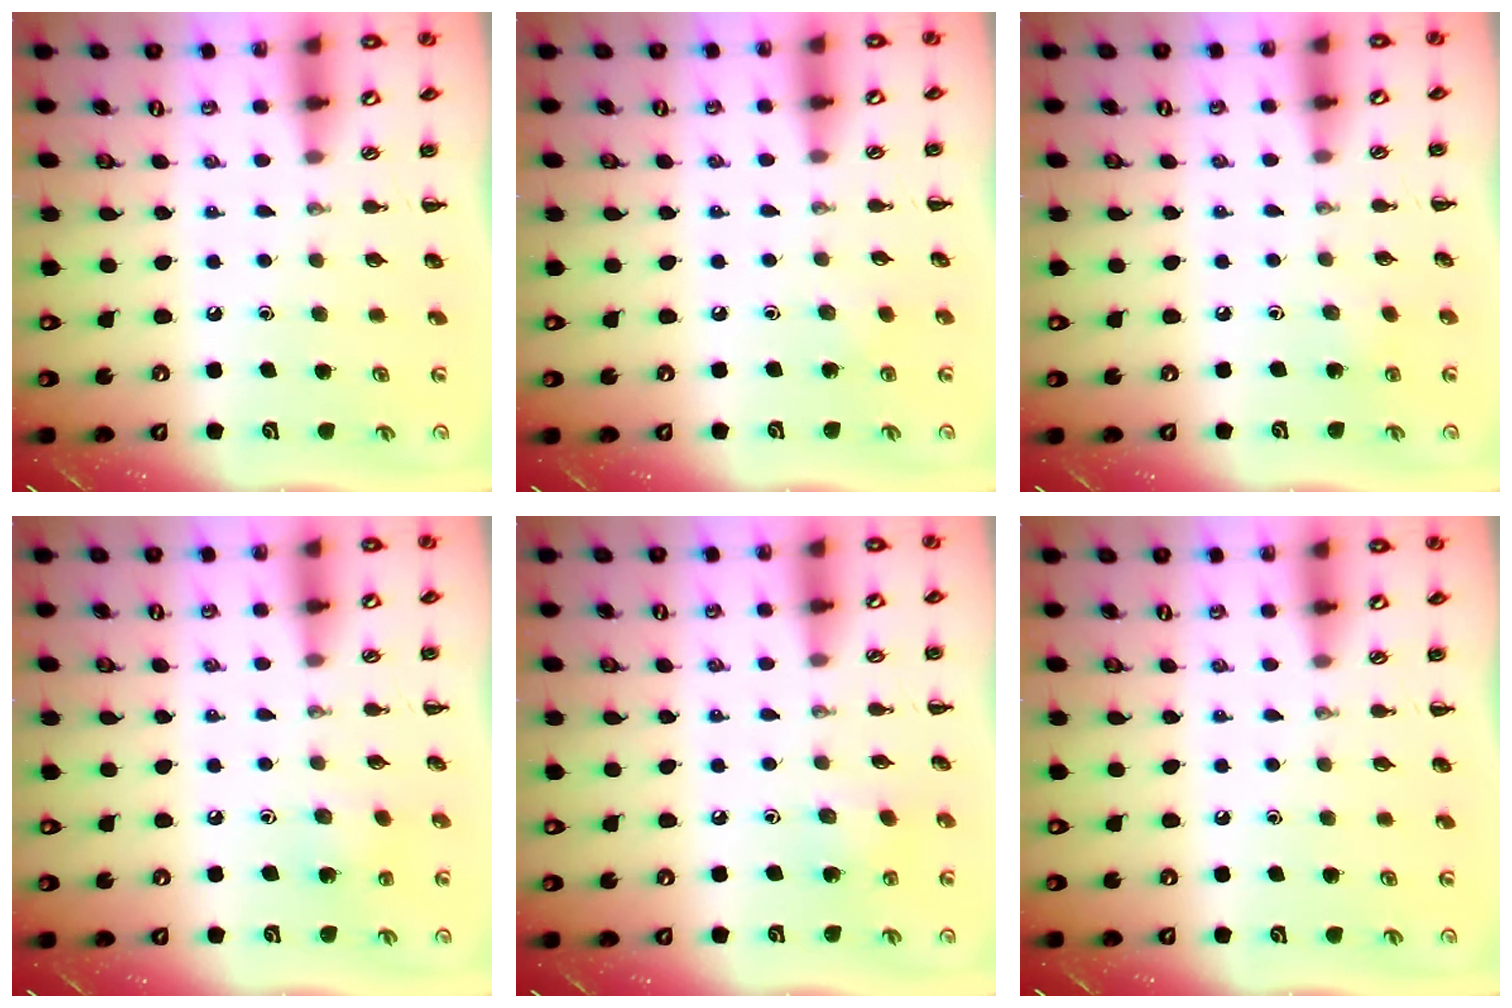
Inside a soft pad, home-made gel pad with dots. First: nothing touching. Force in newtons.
{"total": 3.2, "press": 3.0, "slide": 1.0}
{"total": 5.4, "press": 5.2, "slide": 1.4}
{"total": 4.5, "press": 4.3, "slide": 1.3}
{"total": 3.5, "press": 3.4, "slide": 0.8}
{"total": 0.0}